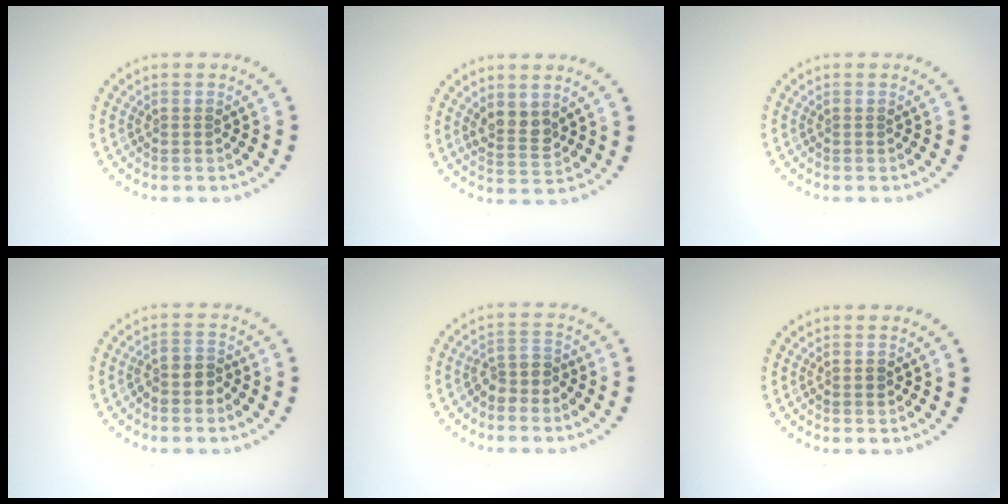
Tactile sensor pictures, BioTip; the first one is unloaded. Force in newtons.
{"total": 2.4, "press": 2.2, "slide": 1.0}
{"total": 0.0}
{"total": 1.5, "press": 1.2, "slide": 0.9}
{"total": 2.2, "press": 1.6, "slide": 1.5}
{"total": 0.6, "press": 0.6, "slide": 0.1}